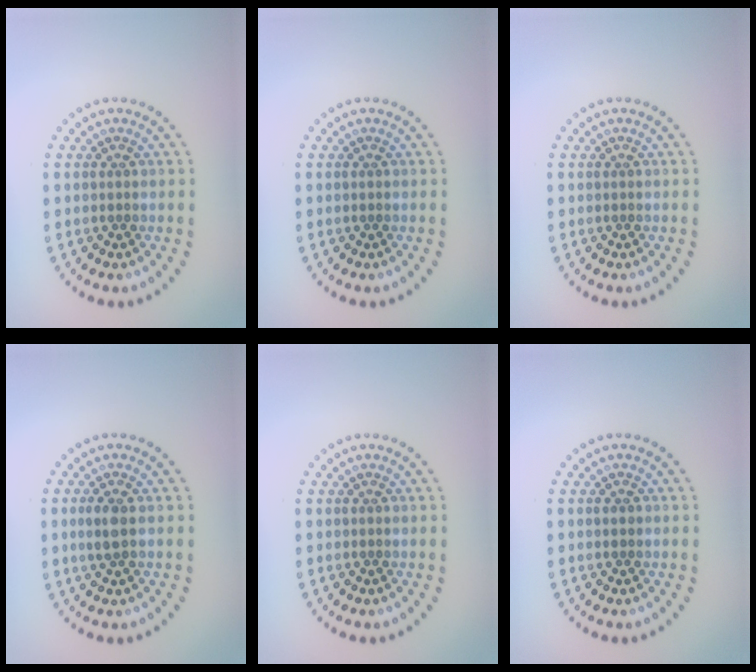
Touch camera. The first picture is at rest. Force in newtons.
{"total": 0.0}
{"total": 0.0}
{"total": 1.7, "press": 1.7, "slide": 0.3}
{"total": 0.0}
{"total": 0.8, "press": 0.8, "slide": 0.2}